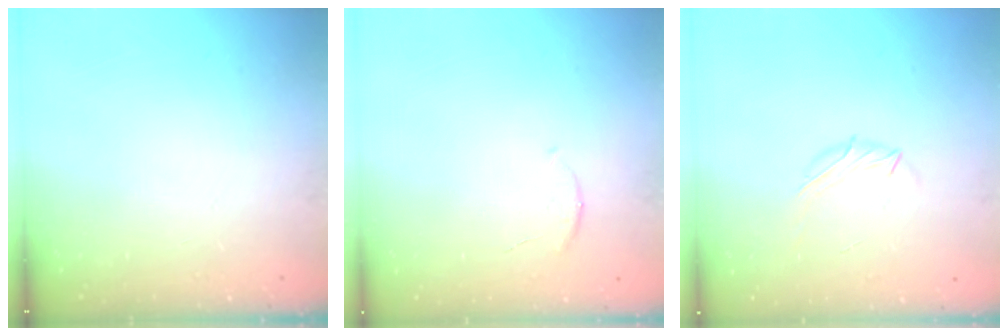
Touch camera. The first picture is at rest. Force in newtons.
{"total": 5.0, "press": 4.9, "slide": 1.0}
{"total": 6.0, "press": 5.9, "slide": 1.1}